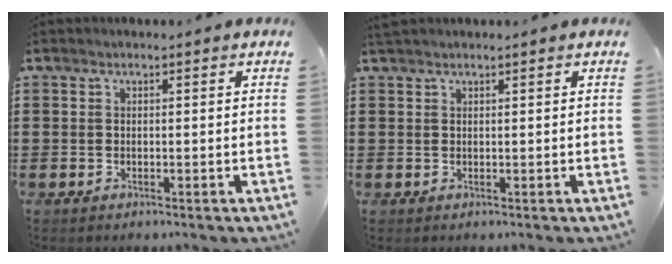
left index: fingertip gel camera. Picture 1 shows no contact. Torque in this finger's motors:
{"motor_torque": [-0.03, 0.03, 0.00, 0.04]}